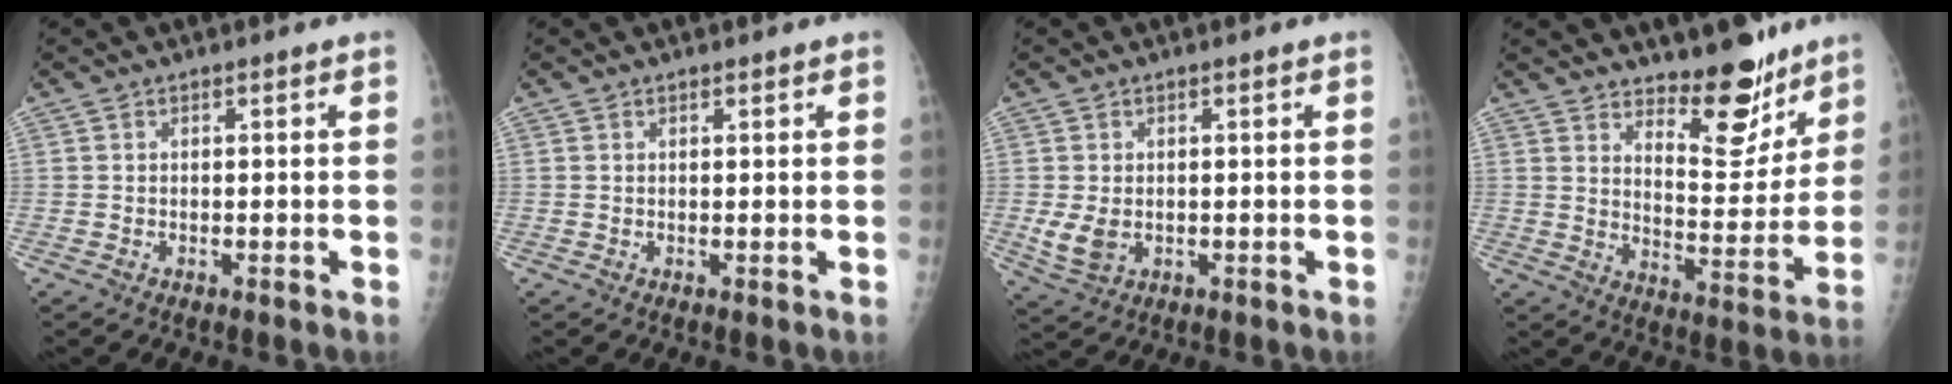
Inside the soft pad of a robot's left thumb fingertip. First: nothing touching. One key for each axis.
{"total": 0.5, "fx": 0.5, "fy": 0.2, "fz": 0.2, "tx": -0.006, "ty": -0.004, "tz": 0.007}
{"total": 4.4, "fx": -0.2, "fy": 3.2, "fz": 3.0, "tx": -0.059, "ty": -0.011, "tz": 0.006}
{"total": 12.2, "fx": 9.5, "fy": 4.6, "fz": 6.2, "tx": -0.049, "ty": -0.081, "tz": 0.153}